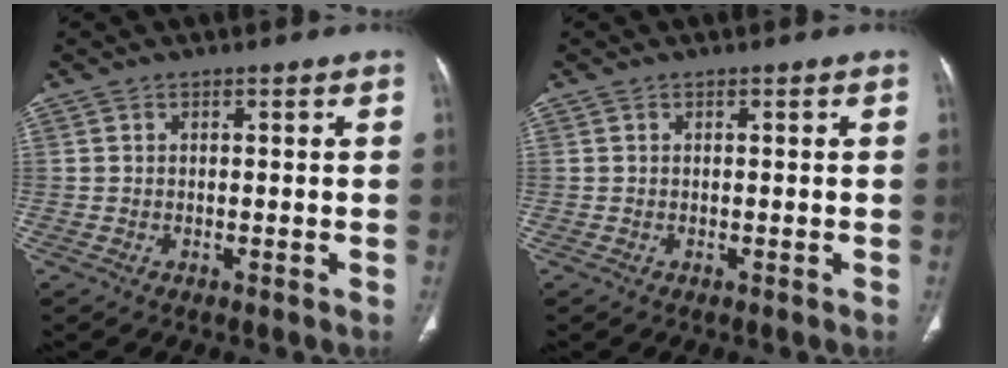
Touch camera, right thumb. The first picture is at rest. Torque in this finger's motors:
{"motor_torque": [-0.04, 0.35, 0.00, 0.00, 0.00]}